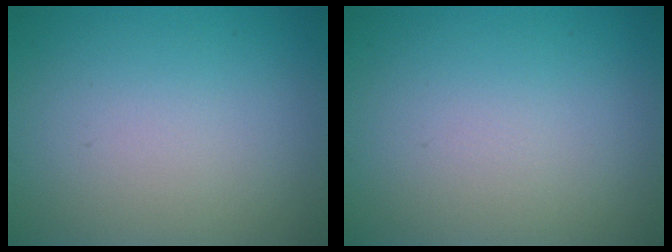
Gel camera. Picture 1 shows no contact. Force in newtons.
{"total": 0.0}